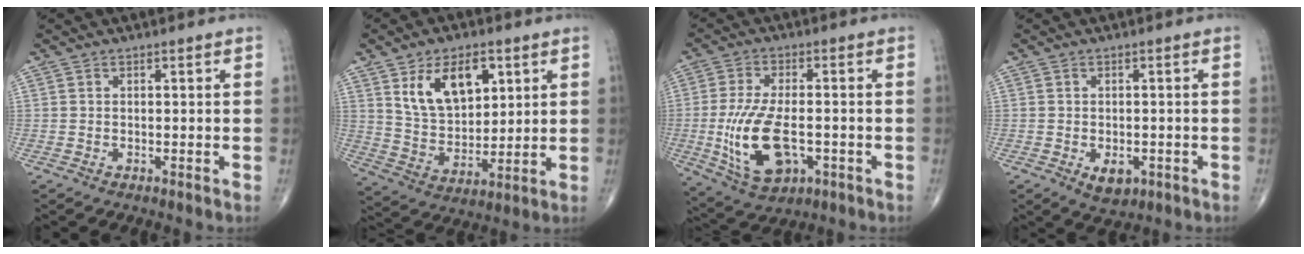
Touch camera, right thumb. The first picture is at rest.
{"total": 13.4, "force": [5.7, 7.9, 9.2], "torque": [-0.128, -0.025, 0.114]}
{"total": 13.8, "force": [-2.8, 6.9, 11.6], "torque": [-0.229, -0.001, -0.036]}
{"total": 4.1, "force": [-1.4, 2.6, 2.9], "torque": [-0.034, 0.000, -0.012]}